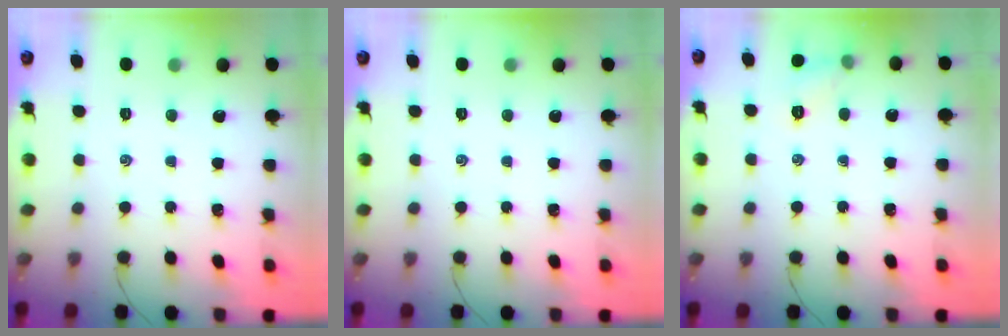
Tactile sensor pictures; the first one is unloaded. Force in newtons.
{"total": 0.0}
{"total": 6.8, "press": 6.5, "slide": 1.7}